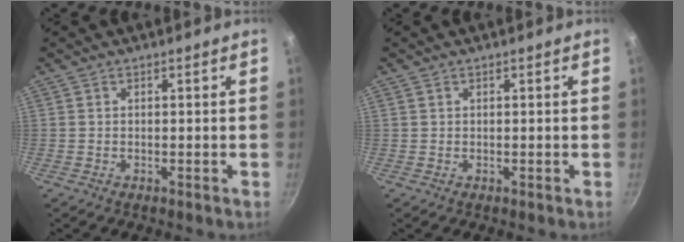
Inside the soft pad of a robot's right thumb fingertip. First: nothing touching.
{"total": 0.0}